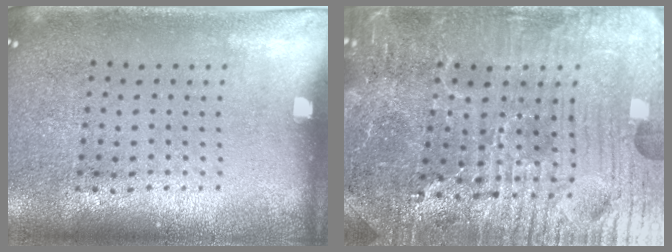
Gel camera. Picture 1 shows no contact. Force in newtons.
{"total": 5.3, "press": 5.1, "slide": 1.3}